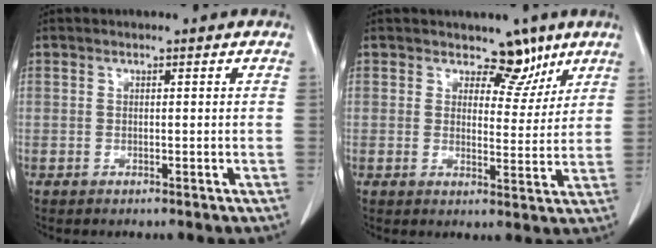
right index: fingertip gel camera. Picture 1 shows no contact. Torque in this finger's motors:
{"motor_torque": [-0.06, 0.34, 0.05, 0.00]}